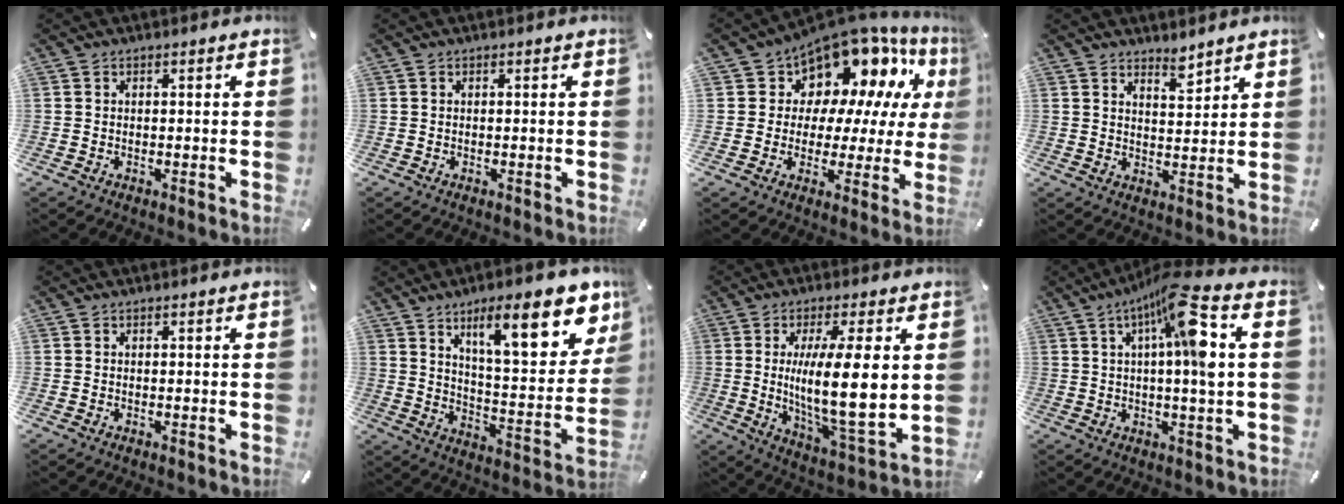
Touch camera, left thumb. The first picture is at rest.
{"total": 0.0}
{"total": 12.6, "force": [10.0, 7.0, 3.1], "torque": [-0.065, -0.094, 0.181]}
{"total": 4.2, "force": [4.0, 1.1, 0.8], "torque": [0.000, -0.032, 0.071]}
{"total": 0.0}
{"total": 20.5, "force": [11.6, 7.4, 15.2], "torque": [-0.207, -0.069, 0.179]}
{"total": 17.1, "force": [2.4, 4.1, 16.4], "torque": [-0.303, -0.027, 0.025]}
{"total": 14.1, "force": [3.8, 2.3, 13.4], "torque": [-0.215, -0.008, 0.058]}